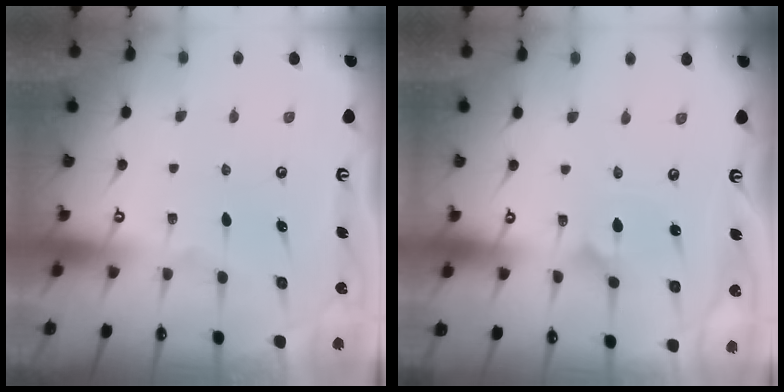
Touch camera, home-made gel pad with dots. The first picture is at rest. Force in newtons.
{"total": 1.5, "press": 1.5, "slide": 0.0}